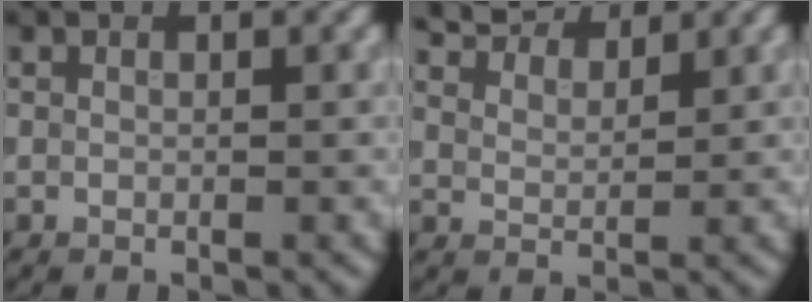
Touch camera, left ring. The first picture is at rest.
{"total": 6.0, "force": [5.4, 1.8, 2.0], "torque": [-0.052, 0.009, 0.092]}